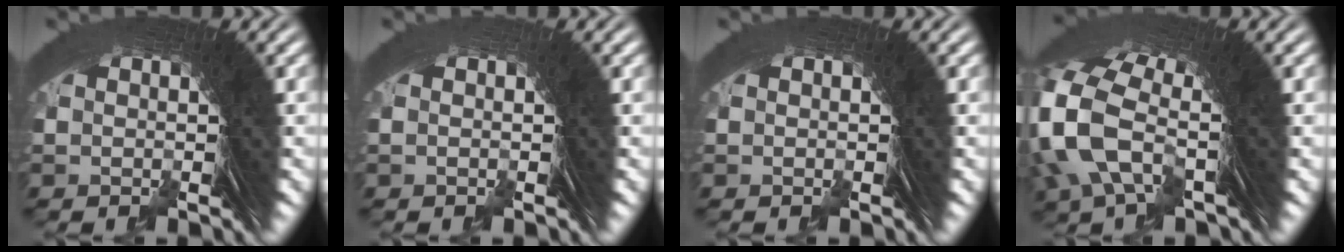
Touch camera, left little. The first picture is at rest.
{"total": 0.6, "force": [-0.4, -0.4, -0.2], "torque": [0.002, 0.002, -0.007]}
{"total": 0.0}
{"total": 5.0, "force": [1.0, 2.8, 4.0], "torque": [-0.124, -0.023, 0.028]}